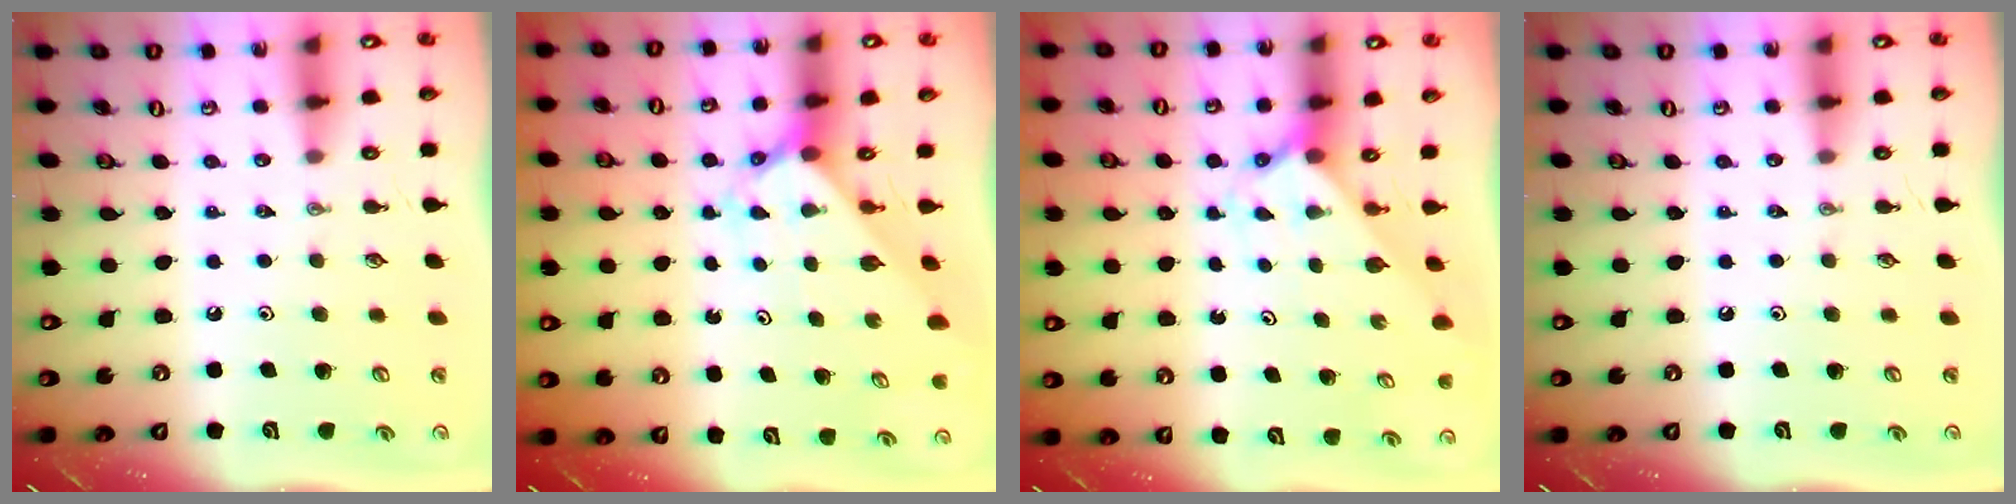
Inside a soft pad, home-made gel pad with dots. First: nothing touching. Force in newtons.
{"total": 2.2, "press": 2.2, "slide": 0.2}
{"total": 1.9, "press": 1.9, "slide": 0.1}
{"total": 0.0}